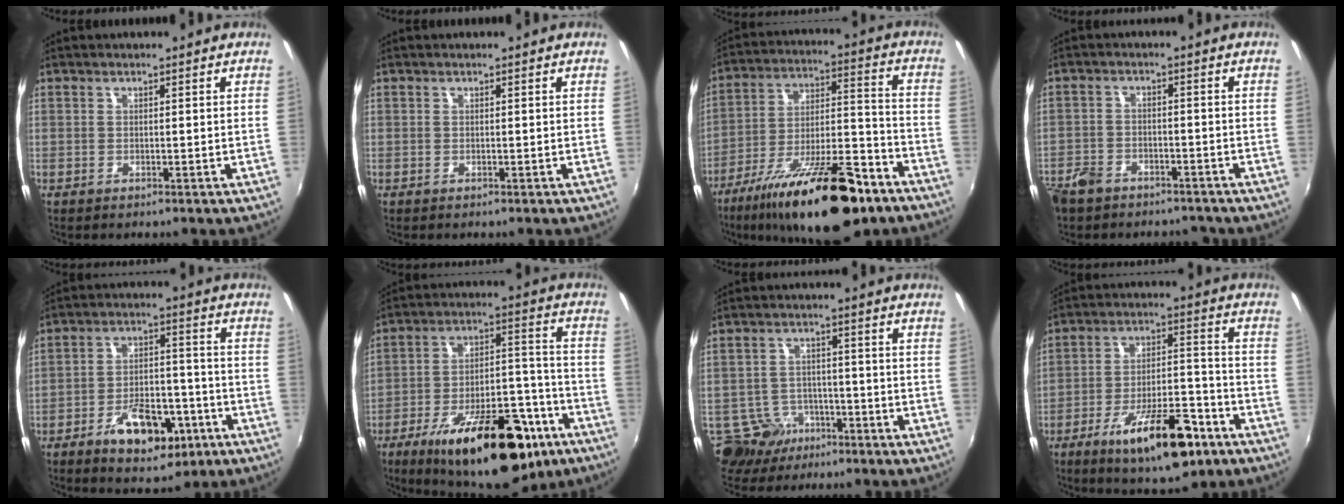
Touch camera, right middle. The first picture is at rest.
{"total": 0.0}
{"total": 24.5, "force": [-16.3, 7.2, 16.9], "torque": [-0.292, -0.029, -0.252]}
{"total": 8.9, "force": [-6.5, 5.4, 2.9], "torque": [-0.087, 0.011, -0.103]}
{"total": 11.8, "force": [-6.4, 5.8, 8.1], "torque": [-0.143, 0.016, -0.087]}
{"total": 25.5, "force": [-16.0, 9.8, 17.4], "torque": [-0.275, -0.005, -0.224]}
{"total": 6.5, "force": [-4.4, 4.7, 0.5], "torque": [-0.022, 0.020, -0.071]}
{"total": 16.3, "force": [-9.7, 5.0, 12.1], "torque": [-0.202, -0.006, -0.144]}